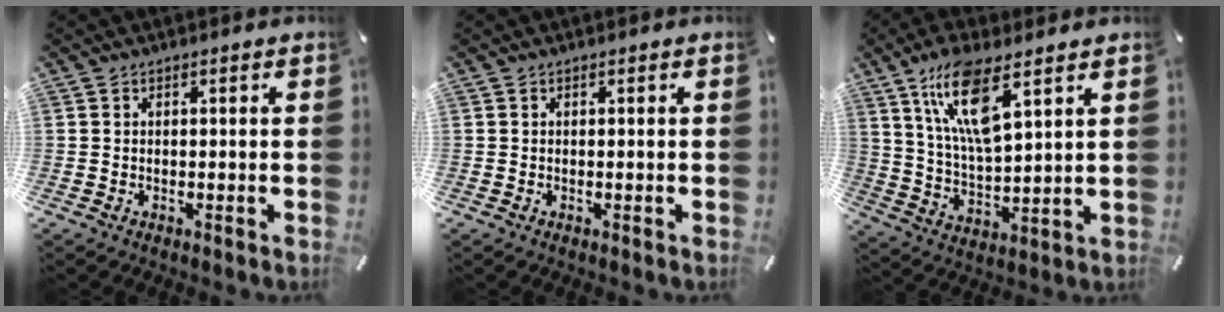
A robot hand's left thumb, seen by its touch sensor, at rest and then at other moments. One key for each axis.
{"total": 0.0}
{"total": 13.8, "fx": 8.3, "fy": 4.3, "fz": 10.2, "tx": -0.211, "ty": -0.022, "tz": 0.146}